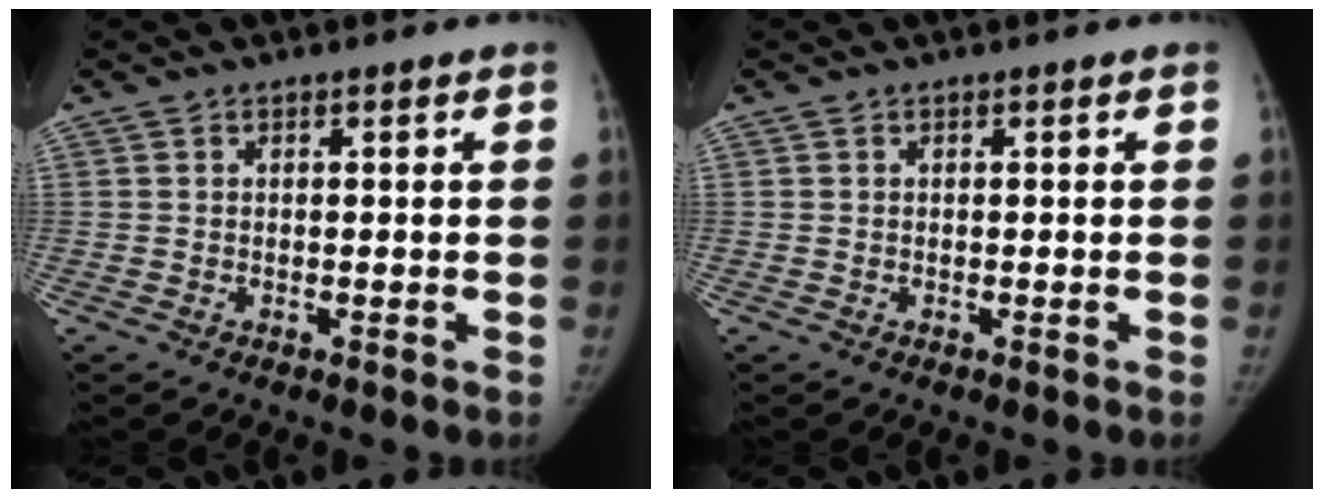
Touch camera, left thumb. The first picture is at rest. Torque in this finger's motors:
{"motor_torque": [0.02, 0.01, -0.06, -0.13, 0.02]}